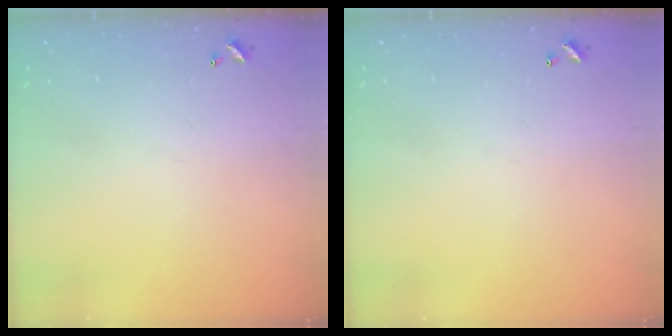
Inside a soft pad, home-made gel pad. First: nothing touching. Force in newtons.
{"total": 0.0}